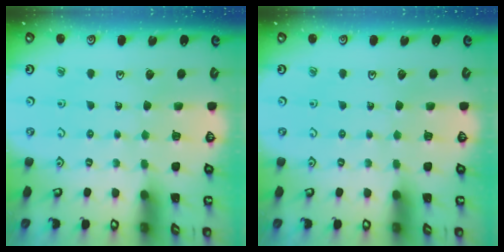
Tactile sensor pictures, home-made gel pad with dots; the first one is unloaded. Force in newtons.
{"total": 0.0}